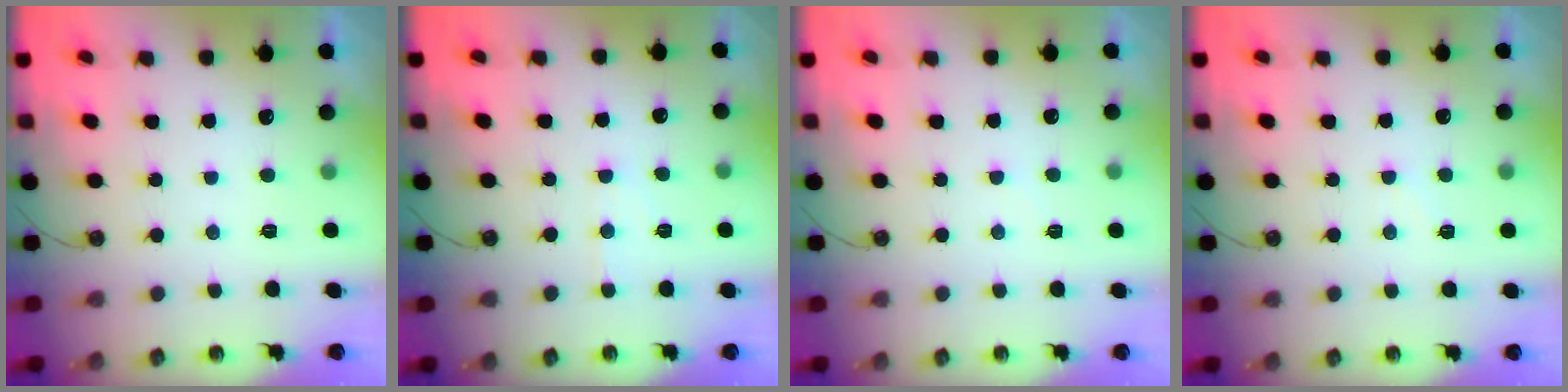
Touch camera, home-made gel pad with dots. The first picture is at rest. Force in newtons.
{"total": 4.2, "press": 4.2, "slide": 0.6}
{"total": 2.0, "press": 2.0, "slide": 0.3}
{"total": 5.2, "press": 5.2, "slide": 0.5}